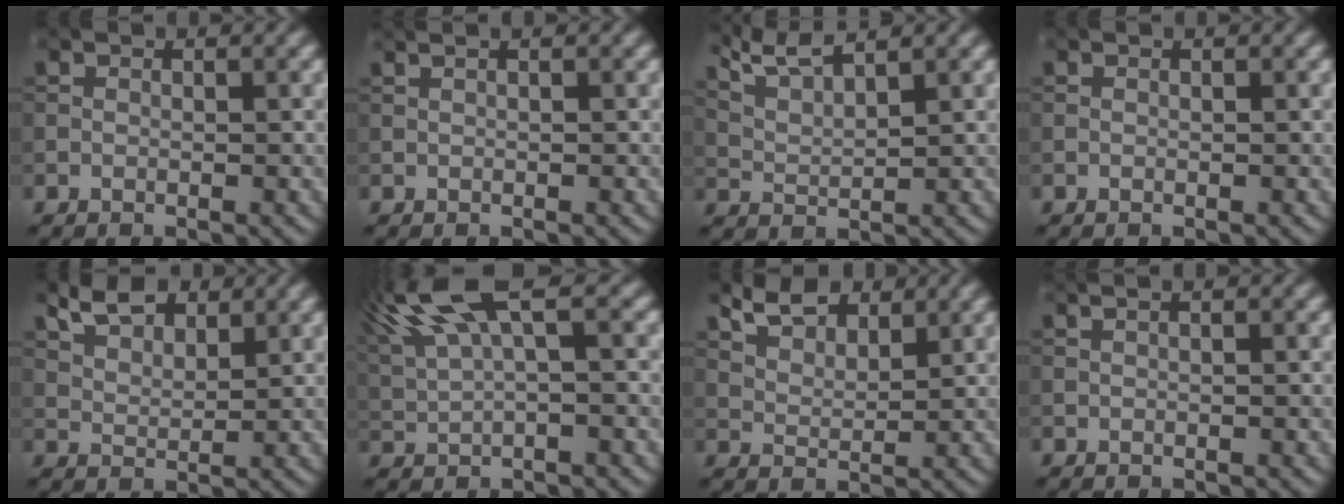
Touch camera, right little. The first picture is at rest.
{"total": 2.5, "force": [1.4, 1.3, 1.7], "torque": [-0.011, 0.015, -0.006]}
{"total": 4.5, "force": [3.6, 0.8, 2.5], "torque": [-0.051, 0.010, 0.067]}
{"total": 0.0}
{"total": 4.9, "force": [3.4, 2.3, 2.7], "torque": [-0.051, 0.007, 0.059]}
{"total": 9.8, "force": [5.2, 2.9, 7.7], "torque": [-0.187, 0.023, 0.102]}
{"total": 5.1, "force": [4.0, 2.1, 2.4], "torque": [-0.050, -0.002, 0.074]}
{"total": 3.4, "force": [1.8, 1.7, 2.2], "torque": [-0.019, 0.025, 0.000]}